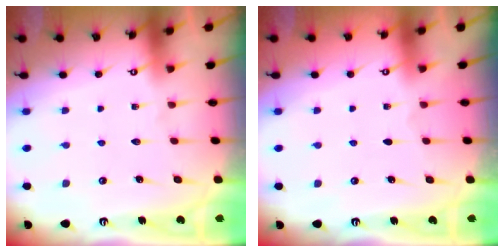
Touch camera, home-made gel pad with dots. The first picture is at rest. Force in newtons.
{"total": 0.0}